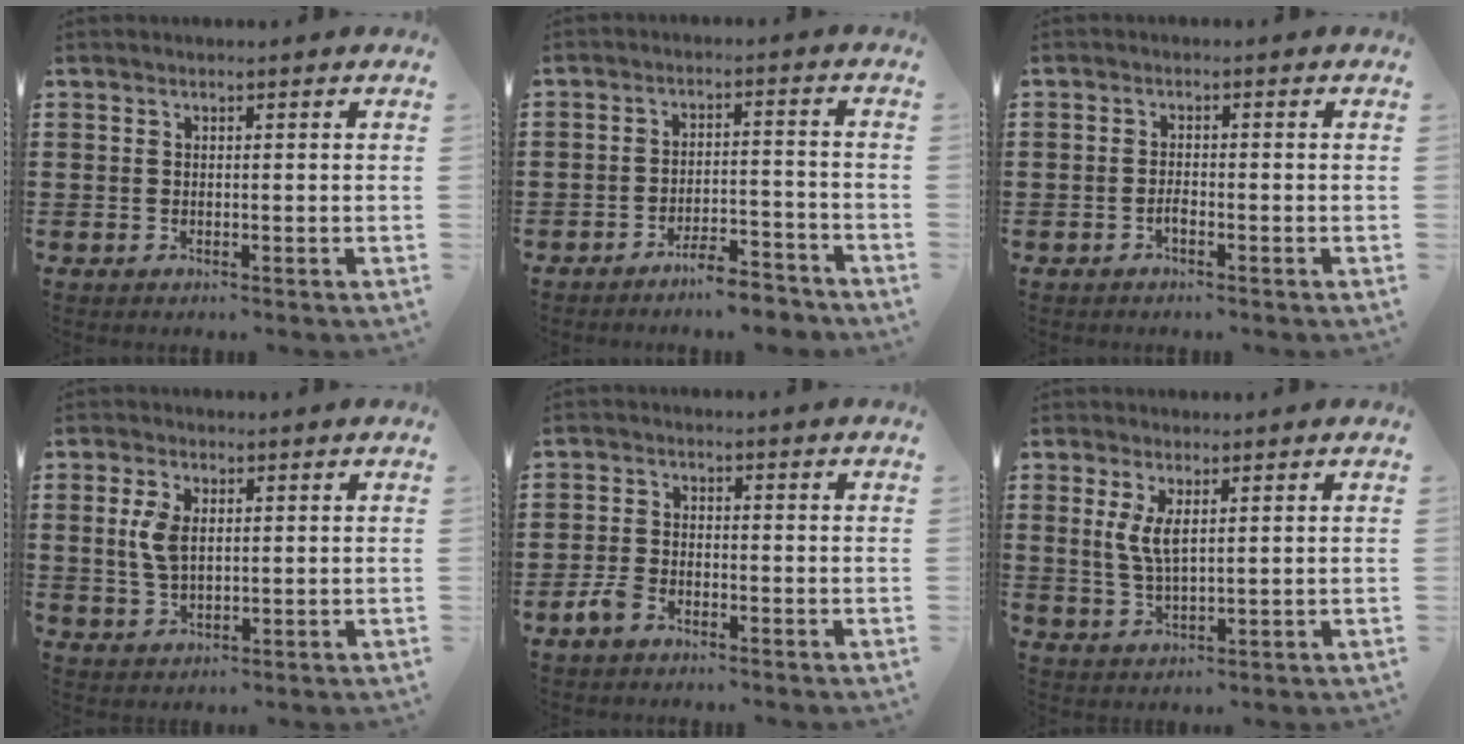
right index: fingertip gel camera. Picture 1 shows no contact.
{"total": 4.8, "force": [-4.6, 0.4, 1.6], "torque": [-0.026, 0.003, -0.088]}
{"total": 1.4, "force": [-0.9, 0.4, 0.9], "torque": [-0.021, -0.003, -0.016]}
{"total": 4.8, "force": [0.8, 2.6, 4.0], "torque": [-0.099, 0.004, 0.009]}
{"total": 3.3, "force": [-2.2, 1.6, 1.8], "torque": [-0.054, -0.001, -0.049]}
{"total": 4.4, "force": [1.5, 1.5, 3.8], "torque": [-0.081, 0.003, 0.026]}